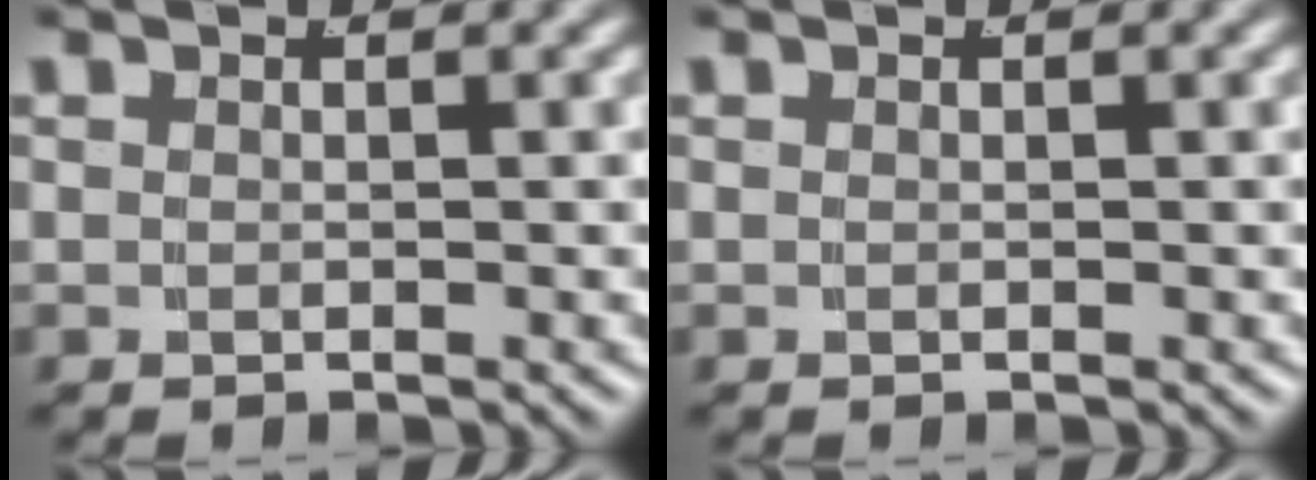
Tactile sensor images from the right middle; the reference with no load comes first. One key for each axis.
{"total": 0.0}